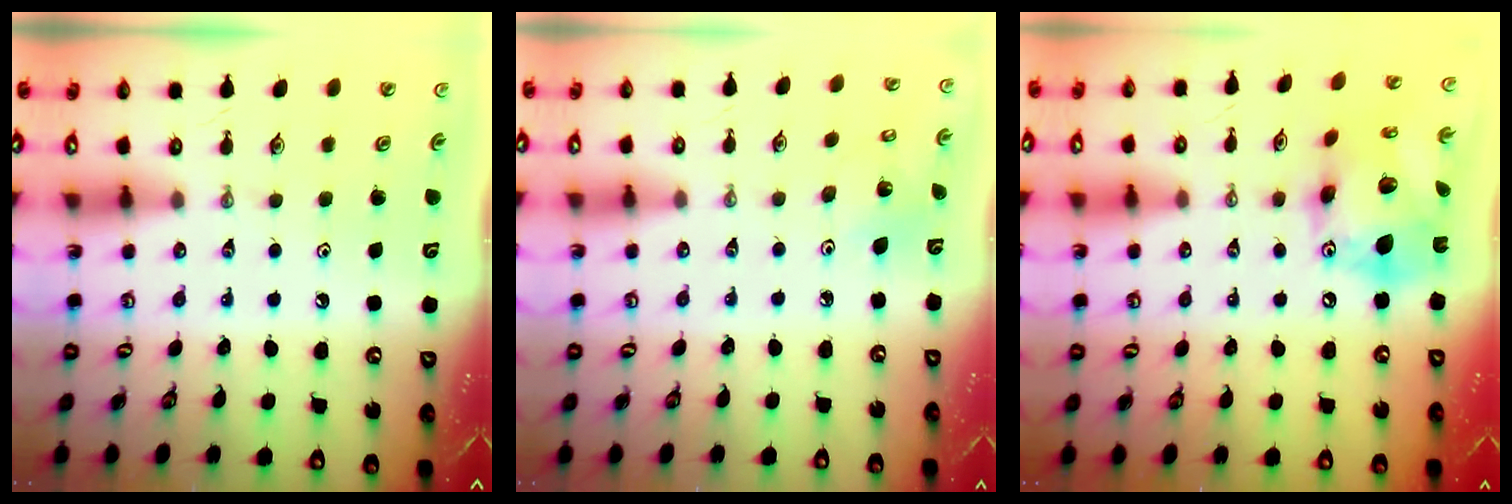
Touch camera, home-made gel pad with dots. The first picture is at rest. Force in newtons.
{"total": 4.1, "press": 4.1, "slide": 0.3}
{"total": 18.5, "press": 18.4, "slide": 0.9}